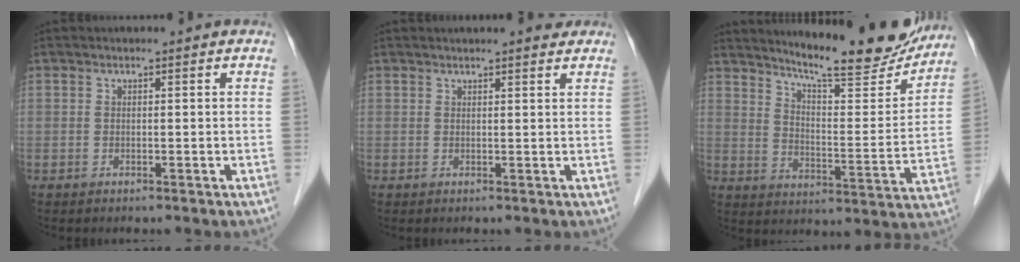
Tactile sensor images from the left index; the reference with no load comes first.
{"total": 5.0, "force": [4.4, 0.9, 2.2], "torque": [-0.030, 0.014, 0.051]}
{"total": 19.1, "force": [17.2, 2.0, 8.0], "torque": [-0.118, -0.046, 0.235]}